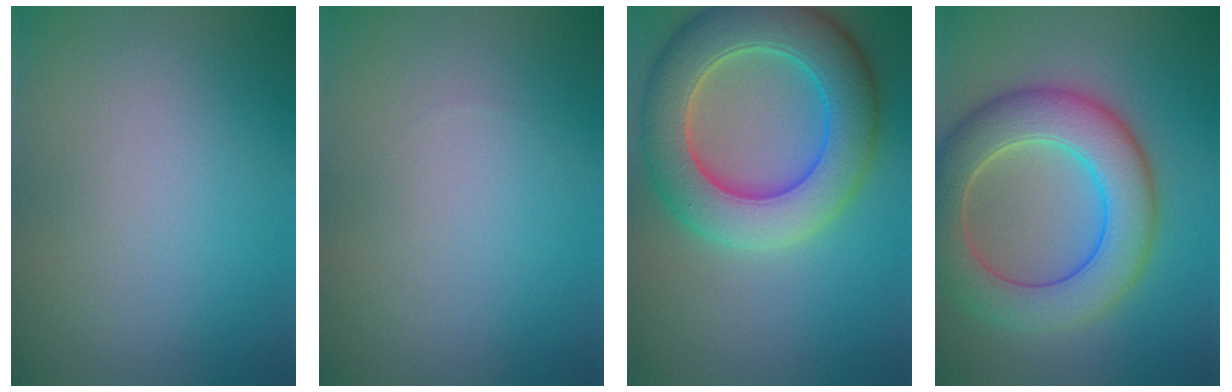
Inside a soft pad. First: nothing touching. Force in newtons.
{"total": 0.0}
{"total": 9.4, "press": 9.4, "slide": 0.5}
{"total": 8.4, "press": 8.4, "slide": 0.4}